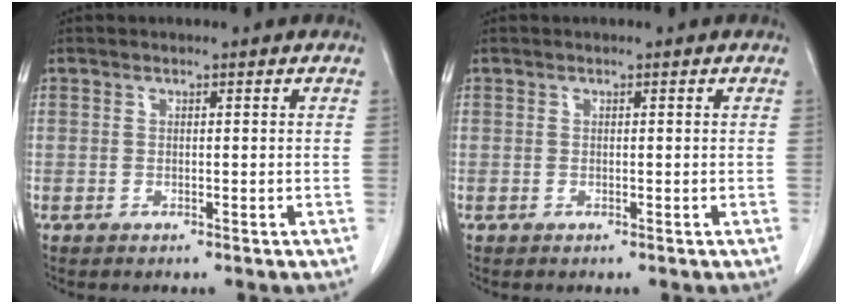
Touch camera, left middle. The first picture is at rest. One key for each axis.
{"total": 0.0}